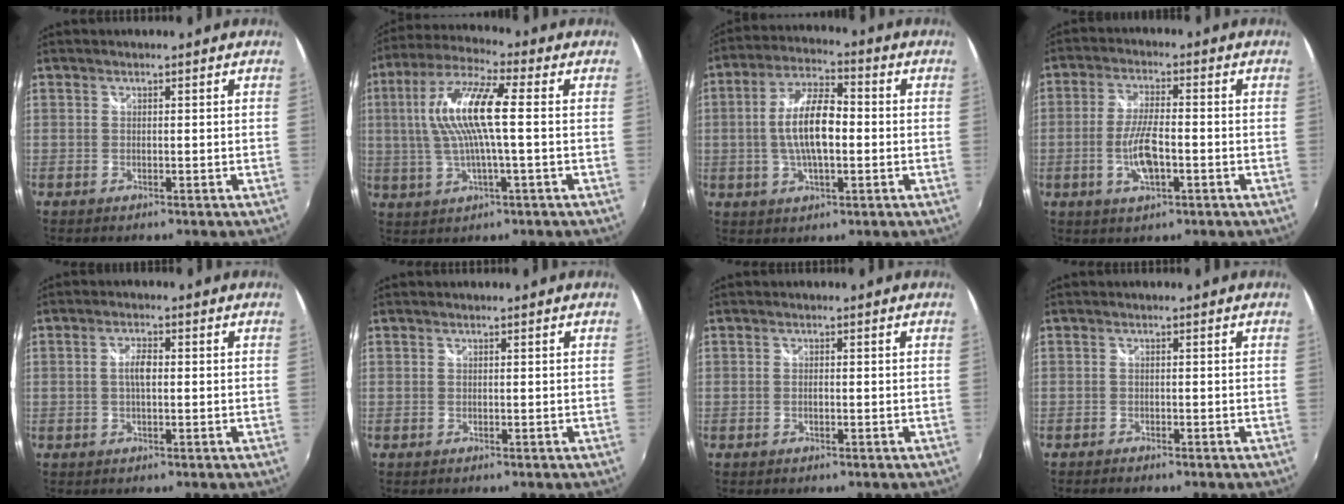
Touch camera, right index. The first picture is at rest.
{"total": 13.0, "force": [1.1, 2.3, 12.8], "torque": [-0.246, 0.013, 0.018]}
{"total": 10.9, "force": [-0.8, 4.1, 10.1], "torque": [-0.199, 0.010, -0.015]}
{"total": 7.8, "force": [-2.2, 2.5, 7.0], "torque": [-0.143, -0.003, -0.041]}
{"total": 2.9, "force": [0.0, 1.1, 2.6], "torque": [-0.050, 0.005, -0.003]}
{"total": 0.0}
{"total": 0.8, "force": [-0.2, 0.3, 0.6], "torque": [-0.014, 0.001, -0.006]}
{"total": 1.6, "force": [-1.4, 0.4, 0.5], "torque": [-0.017, -0.009, -0.028]}